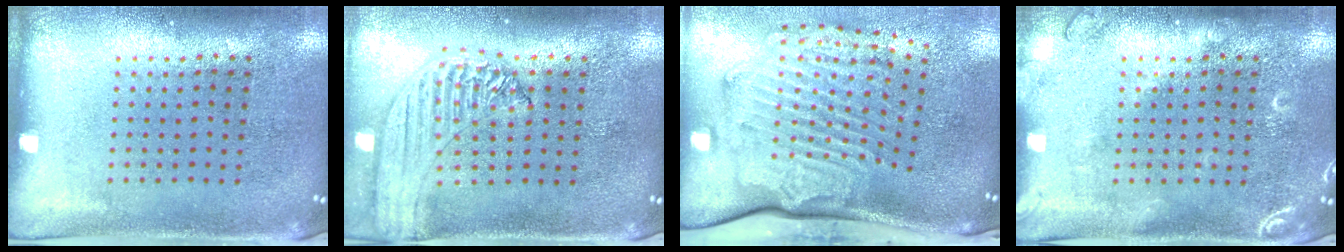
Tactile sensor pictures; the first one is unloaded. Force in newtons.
{"total": 1.5, "press": 1.4, "slide": 0.3}
{"total": 2.8, "press": 2.3, "slide": 1.7}
{"total": 2.0, "press": 2.0, "slide": 0.3}